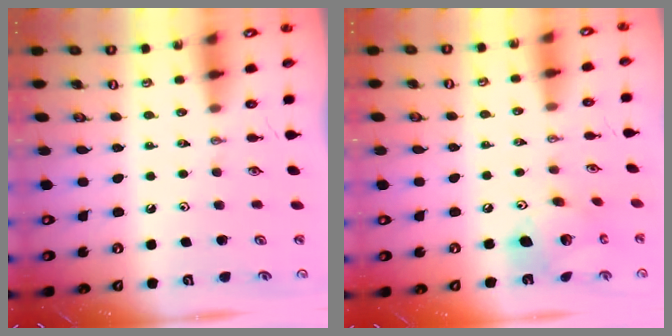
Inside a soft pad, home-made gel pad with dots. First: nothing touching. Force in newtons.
{"total": 12.5, "press": 12.5, "slide": 0.5}